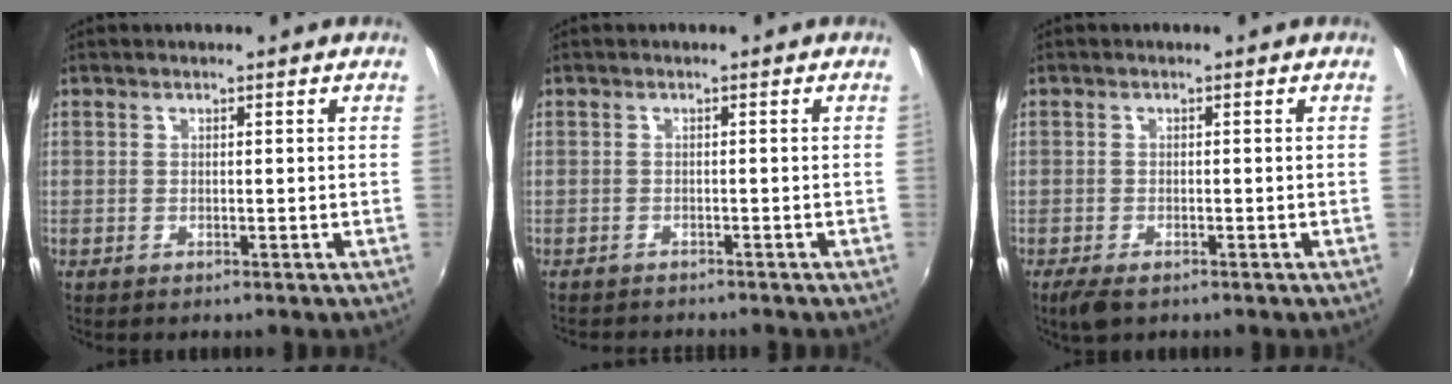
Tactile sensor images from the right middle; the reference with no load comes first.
{"total": 2.9, "force": [-2.8, 0.5, 0.6], "torque": [-0.024, -0.017, -0.047]}
{"total": 3.6, "force": [-2.4, 1.4, 2.3], "torque": [-0.052, -0.015, -0.043]}